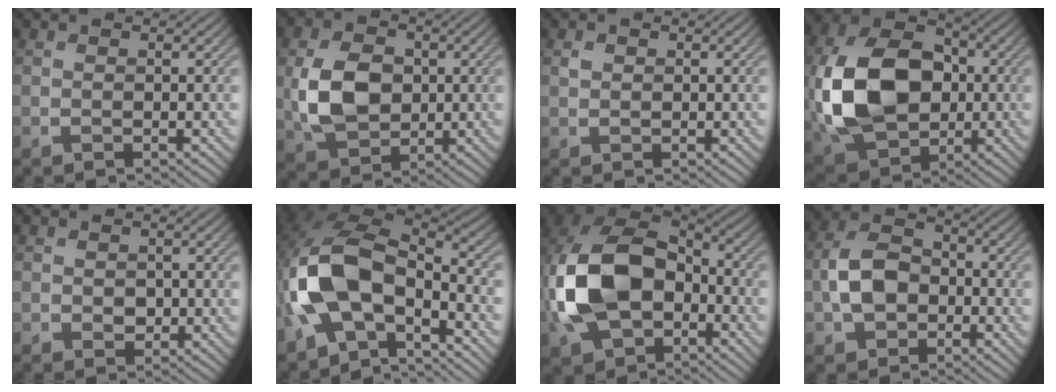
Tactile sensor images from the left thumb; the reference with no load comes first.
{"total": 8.5, "force": [0.1, 6.2, 5.8], "torque": [-0.137, -0.001, -0.002]}
{"total": 1.0, "force": [0.4, 0.9, 0.4], "torque": [-0.010, -0.001, 0.006]}
{"total": 15.7, "force": [-0.9, 11.4, 10.8], "torque": [-0.247, 0.011, -0.024]}
{"total": 1.4, "force": [0.1, 1.2, 0.7], "torque": [-0.020, -0.006, 0.003]}
{"total": 13.4, "force": [-4.2, 7.5, 10.3], "torque": [-0.225, -0.011, -0.091]}
{"total": 16.6, "force": [-3.2, 11.2, 11.7], "torque": [-0.285, -0.023, -0.064]}
{"total": 7.3, "force": [-1.8, 5.3, 4.7], "torque": [-0.098, 0.008, -0.045]}